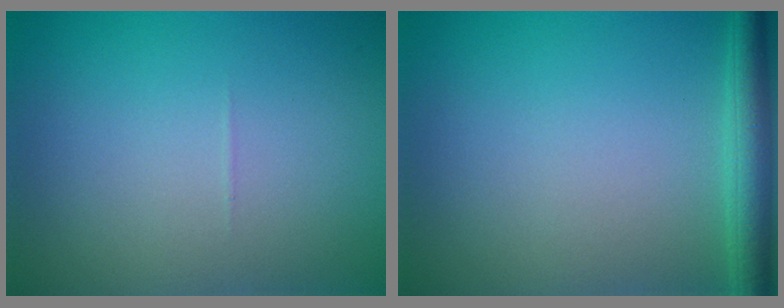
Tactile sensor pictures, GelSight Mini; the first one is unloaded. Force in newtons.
{"total": 3.0, "press": 3.0, "slide": 0.1}